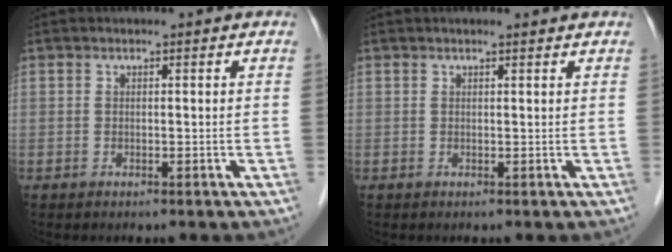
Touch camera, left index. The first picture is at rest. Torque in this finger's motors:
{"motor_torque": [0.01, -0.02, -0.01, 0.00]}